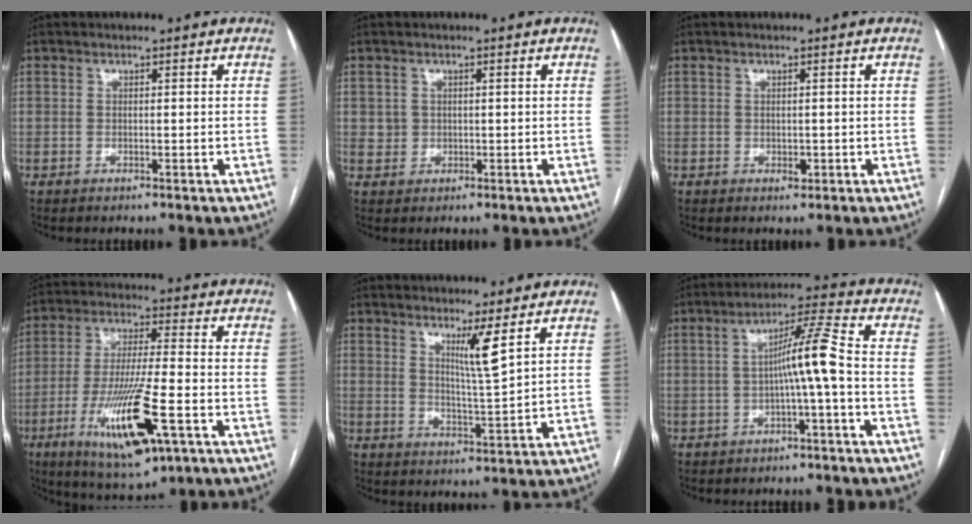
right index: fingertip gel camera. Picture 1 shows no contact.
{"total": 1.6, "force": [0.4, 1.5, 0.2], "torque": [0.005, 0.004, 0.005]}
{"total": 1.0, "force": [-0.2, 0.6, 0.7], "torque": [-0.008, -0.001, -0.001]}
{"total": 15.6, "force": [-6.2, 2.3, 14.1], "torque": [-0.272, -0.026, -0.100]}
{"total": 4.8, "force": [2.7, -1.0, 3.8], "torque": [-0.066, -0.021, 0.050]}
{"total": 7.1, "force": [-1.1, -0.8, 7.0], "torque": [-0.119, 0.022, -0.018]}